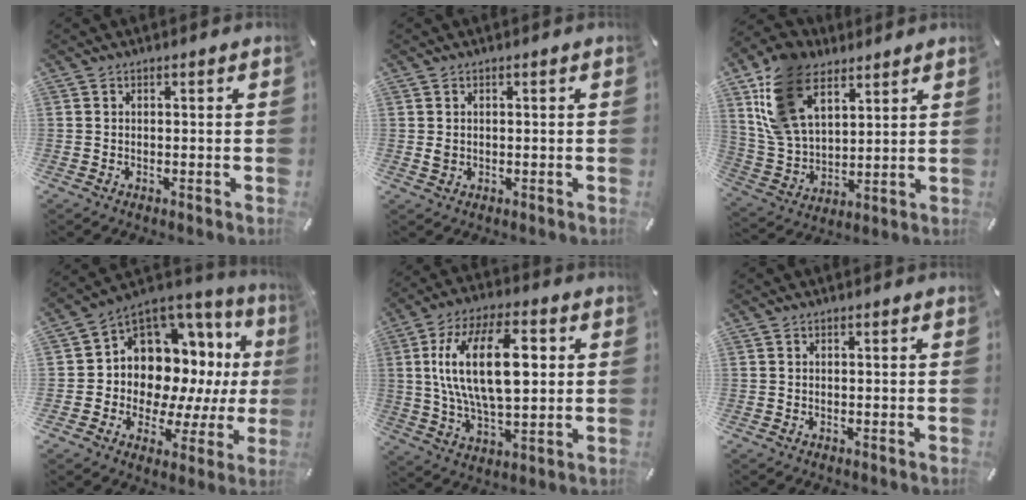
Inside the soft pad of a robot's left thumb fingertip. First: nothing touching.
{"total": 1.2, "force": [0.1, 1.1, 0.5], "torque": [-0.010, 0.004, 0.002]}
{"total": 16.1, "force": [8.8, 10.0, 8.9], "torque": [-0.230, -0.025, 0.165]}
{"total": 10.9, "force": [3.2, 9.0, 5.1], "torque": [-0.072, -0.072, 0.064]}
{"total": 20.3, "force": [3.7, 10.2, 17.2], "torque": [-0.343, -0.001, 0.050]}
{"total": 0.0}